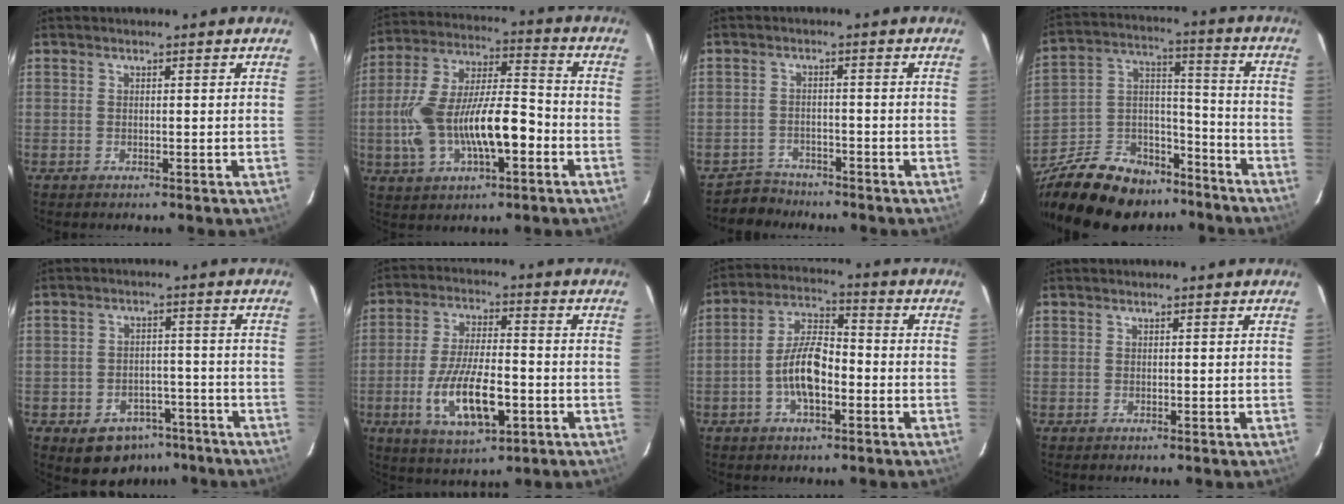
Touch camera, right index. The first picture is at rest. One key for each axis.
{"total": 18.0, "fx": -4.8, "fy": 7.1, "fz": 15.9, "tx": -0.314, "ty": 0.005, "tz": -0.080}
{"total": 4.0, "fx": -3.2, "fy": 2.1, "fz": -0.8, "tx": 0.004, "ty": 0.017, "tz": -0.059}
{"total": 28.1, "fx": -21.0, "fy": 13.7, "fz": 12.6, "tx": -0.284, "ty": 0.040, "tz": -0.320}
{"total": 9.1, "fx": -5.8, "fy": 6.2, "fz": 3.2, "tx": -0.067, "ty": 0.024, "tz": -0.060}
{"total": 13.6, "fx": -4.4, "fy": 5.0, "fz": 11.9, "tx": -0.240, "ty": -0.014, "tz": -0.072}
{"total": 9.5, "fx": -2.9, "fy": 4.0, "fz": 8.1, "tx": -0.165, "ty": 0.012, "tz": -0.053}
{"total": 0.0}